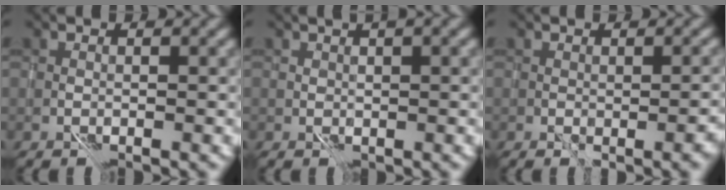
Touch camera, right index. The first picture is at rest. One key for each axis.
{"total": 2.2, "fx": 0.9, "fy": 0.9, "fz": 1.8, "tx": -0.020, "ty": 0.014, "tz": 0.016}
{"total": 1.8, "fx": 0.2, "fy": 0.3, "fz": 1.7, "tx": -0.021, "ty": 0.003, "tz": 0.013}